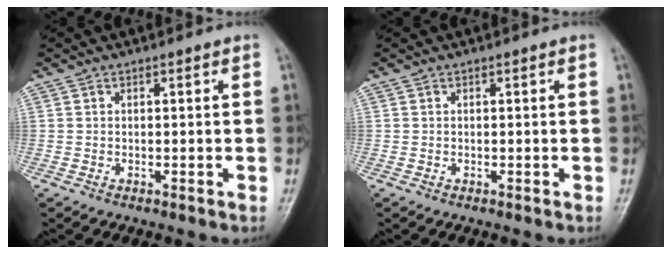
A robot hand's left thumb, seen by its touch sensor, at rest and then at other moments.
{"total": 0.0}